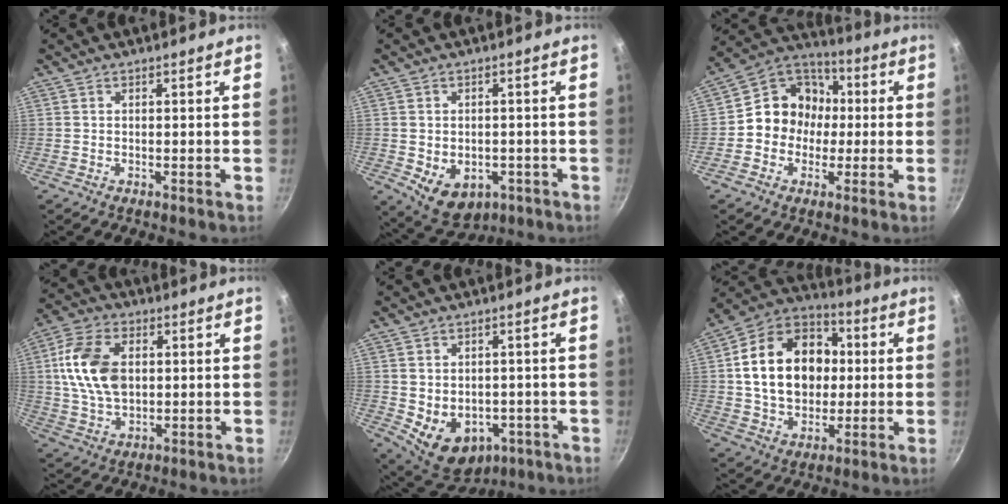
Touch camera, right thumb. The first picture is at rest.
{"total": 9.1, "force": [-2.5, 6.6, 5.8], "torque": [-0.062, -0.002, -0.016]}
{"total": 11.1, "force": [-0.7, 10.0, 4.9], "torque": [-0.030, 0.034, -0.035]}
{"total": 13.6, "force": [2.0, 8.8, 10.2], "torque": [-0.178, 0.003, 0.034]}
{"total": 12.1, "force": [-3.1, 8.9, 7.7], "torque": [-0.084, -0.006, -0.021]}
{"total": 20.8, "force": [1.9, 15.8, 13.4], "torque": [-0.198, 0.030, 0.028]}